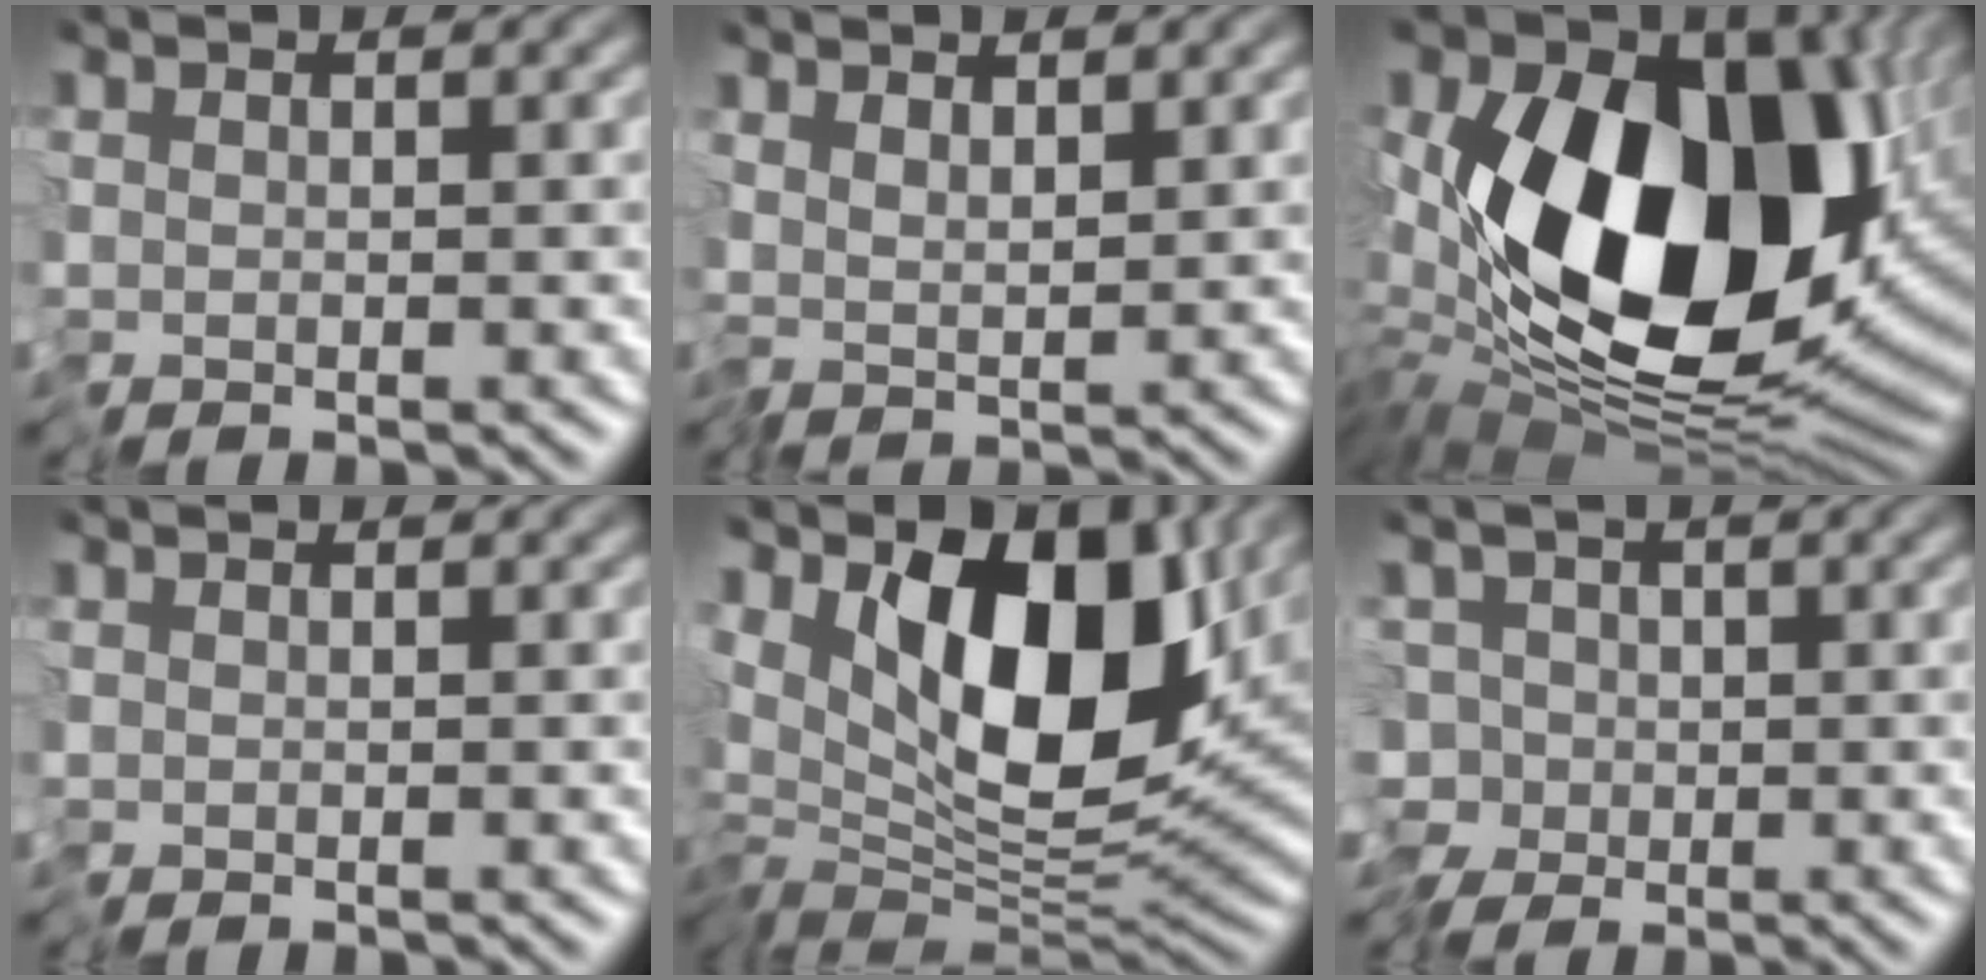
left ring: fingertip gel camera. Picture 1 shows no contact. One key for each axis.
{"total": 1.7, "fx": 1.0, "fy": 0.6, "fz": 1.3, "tx": -0.028, "ty": -0.001, "tz": 0.016}
{"total": 18.6, "fx": 1.2, "fy": 11.8, "fz": 14.3, "tx": -0.270, "ty": -0.013, "tz": 0.023}
{"total": 0.0}
{"total": 12.9, "fx": 2.8, "fy": 7.0, "fz": 10.4, "tx": -0.164, "ty": -0.002, "tz": 0.032}
{"total": 3.0, "fx": -1.4, "fy": 2.3, "fz": 1.2, "tx": -0.015, "ty": 0.002, "tz": -0.044}